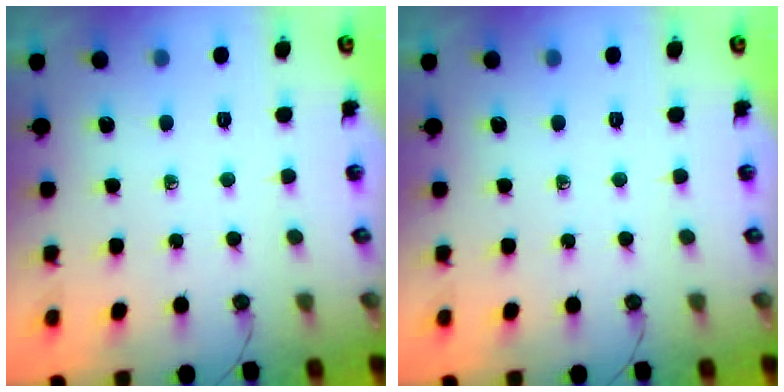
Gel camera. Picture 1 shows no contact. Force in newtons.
{"total": 0.0}